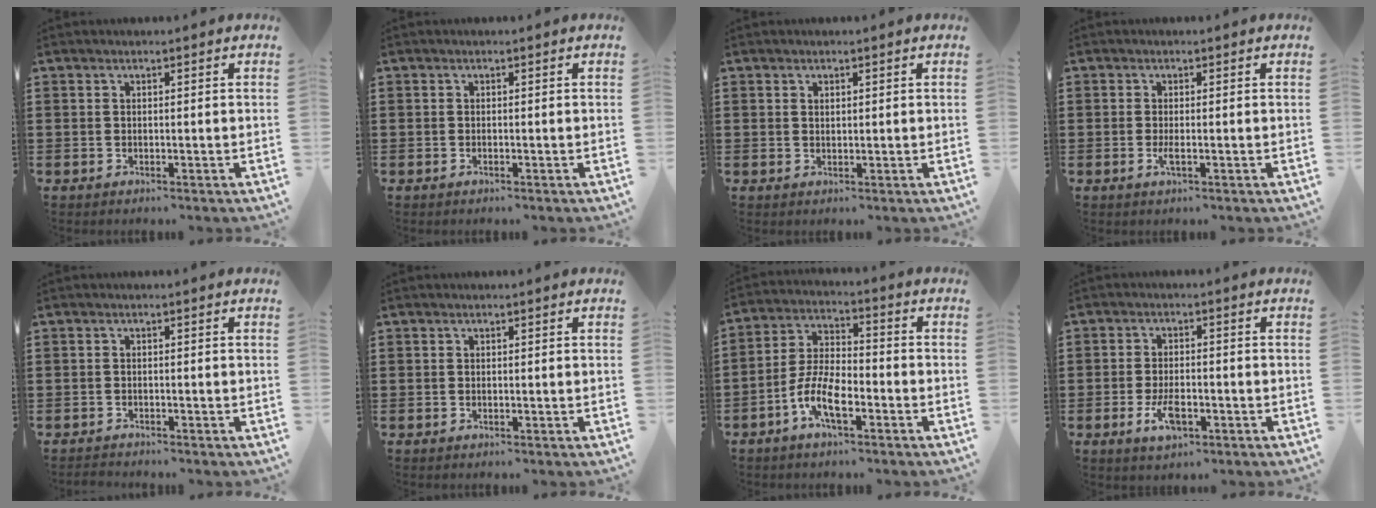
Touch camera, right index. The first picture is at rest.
{"total": 0.0}
{"total": 0.7, "force": [0.4, 0.5, 0.4], "torque": [-0.008, 0.002, 0.008]}
{"total": 1.6, "force": [-0.5, 0.3, 1.5], "torque": [-0.036, -0.005, -0.010]}
{"total": 1.1, "force": [-1.1, 0.0, -0.1], "torque": [-0.001, 0.001, -0.023]}
{"total": 0.0}
{"total": 7.7, "force": [-3.8, 3.0, 6.0], "torque": [-0.148, -0.007, -0.078]}
{"total": 4.7, "force": [-1.8, 2.1, 3.8], "torque": [-0.084, -0.002, -0.036]}